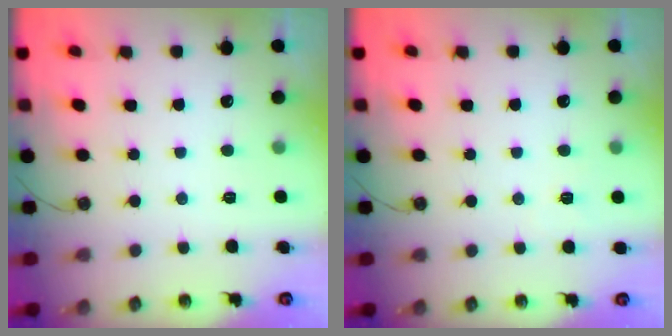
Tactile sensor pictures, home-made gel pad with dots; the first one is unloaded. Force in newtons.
{"total": 2.6, "press": 2.6, "slide": 0.4}